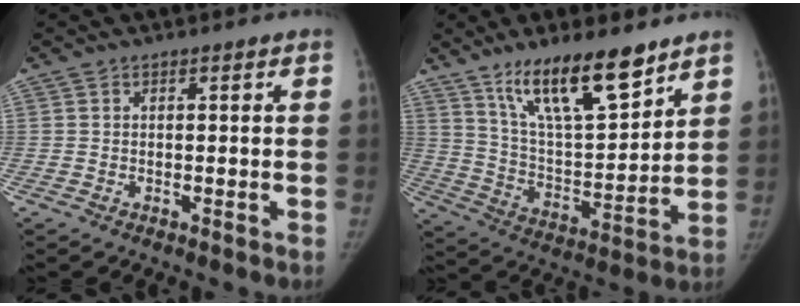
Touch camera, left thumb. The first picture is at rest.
{"total": 17.9, "force": [12.3, 4.9, 12.0], "torque": [-0.176, -0.071, 0.227]}